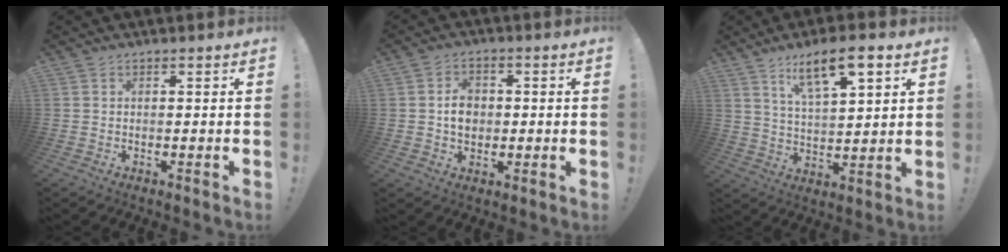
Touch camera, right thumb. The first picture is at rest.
{"total": 6.6, "force": [0.0, 5.6, 3.5], "torque": [-0.031, 0.003, 0.000]}
{"total": 11.8, "force": [7.0, 3.6, 8.9], "torque": [-0.142, -0.029, 0.116]}